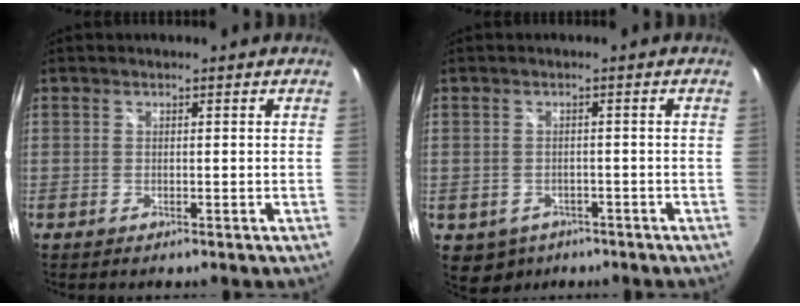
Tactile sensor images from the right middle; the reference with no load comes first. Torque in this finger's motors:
{"motor_torque": [0.27, -0.18, -0.01, 0.01]}